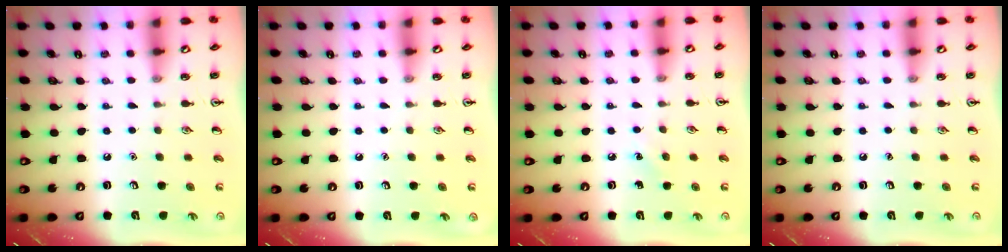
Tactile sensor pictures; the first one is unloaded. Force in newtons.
{"total": 0.0}
{"total": 4.0, "press": 3.8, "slide": 1.2}
{"total": 0.0}